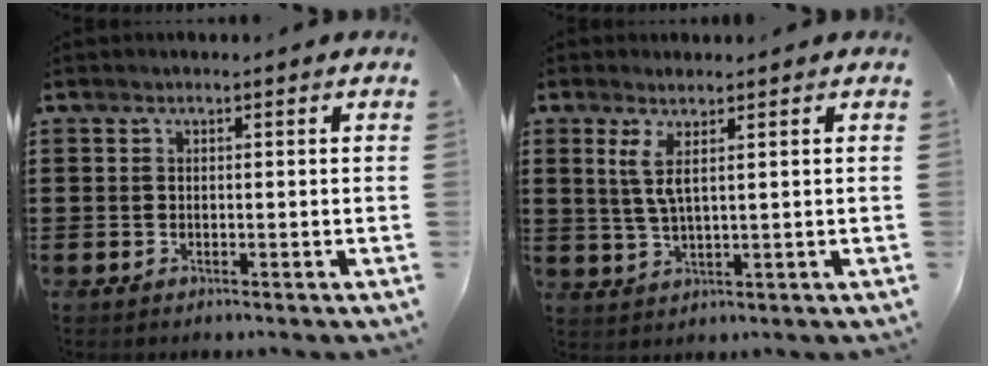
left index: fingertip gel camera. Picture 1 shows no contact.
{"total": 4.1, "force": [1.7, 0.5, 3.7], "torque": [-0.093, -0.009, 0.025]}